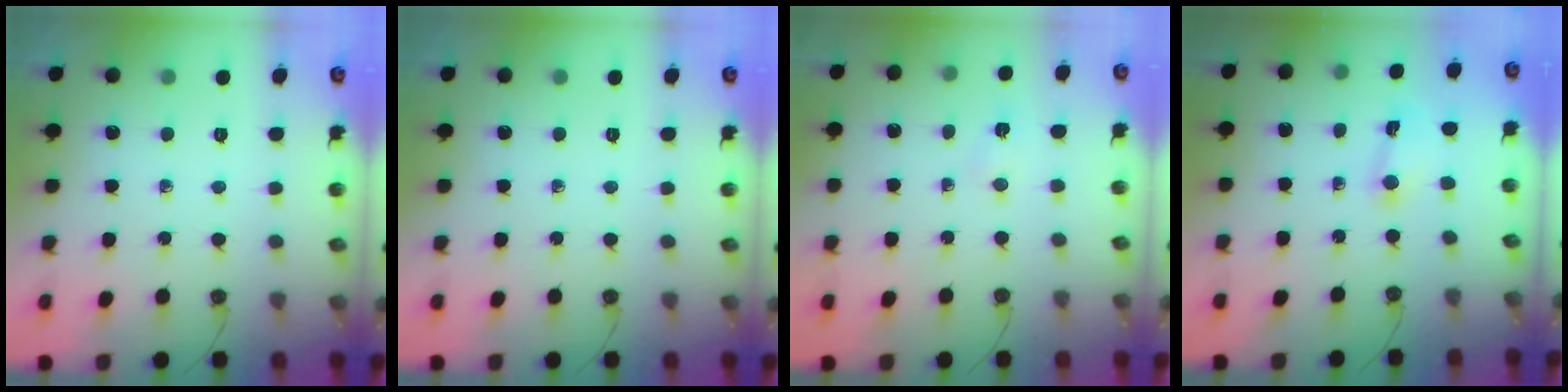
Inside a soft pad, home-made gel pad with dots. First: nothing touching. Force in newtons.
{"total": 0.0}
{"total": 2.7, "press": 1.1, "slide": 2.5}
{"total": 1.6, "press": 1.6, "slide": 0.3}